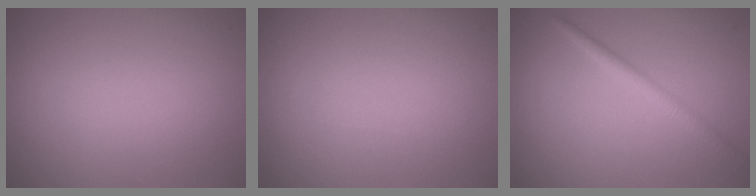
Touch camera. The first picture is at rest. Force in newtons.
{"total": 0.0}
{"total": 2.0, "press": 2.0, "slide": 0.0}